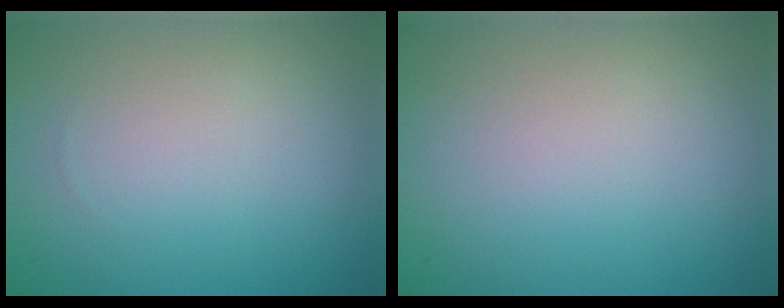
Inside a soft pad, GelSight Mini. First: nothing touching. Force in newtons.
{"total": 0.0}